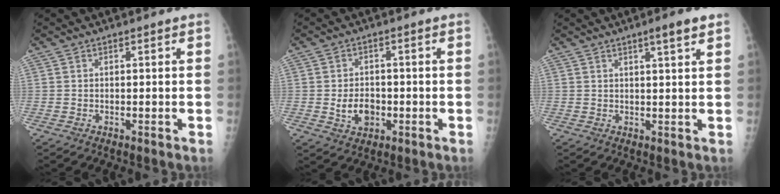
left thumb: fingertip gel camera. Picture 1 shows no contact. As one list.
[{"total": 5.1, "force": [-1.0, 3.8, 3.3], "torque": [-0.043, 0.003, -0.011]}, {"total": 3.9, "force": [2.4, 0.2, 3.1], "torque": [-0.046, -0.012, 0.037]}]